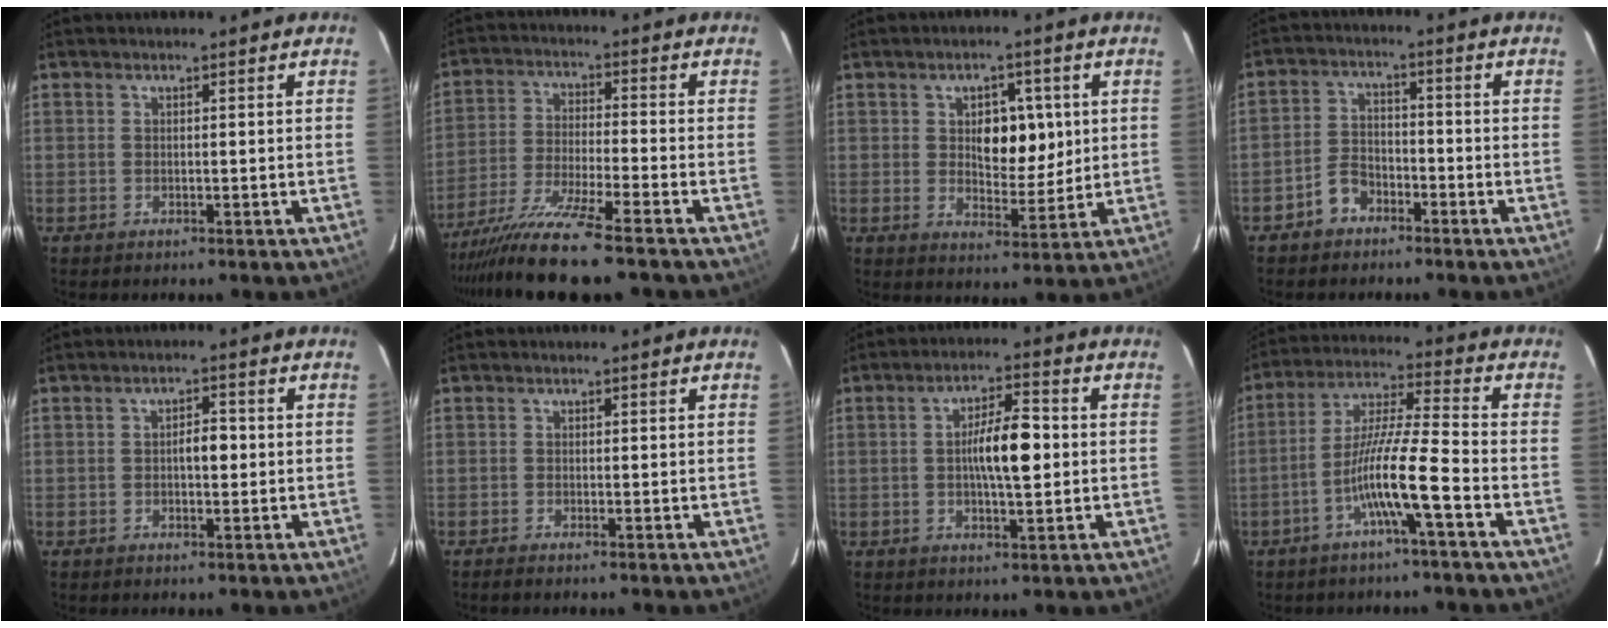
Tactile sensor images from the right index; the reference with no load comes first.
{"total": 12.3, "force": [-10.0, -0.9, 7.0], "torque": [-0.124, -0.029, -0.174]}
{"total": 7.3, "force": [1.6, 3.9, 5.9], "torque": [-0.084, 0.008, 0.033]}
{"total": 4.6, "force": [-3.0, 3.2, 1.7], "torque": [-0.037, 0.014, -0.055]}
{"total": 2.8, "force": [-0.2, 1.1, 2.6], "torque": [-0.039, 0.006, -0.004]}
{"total": 0.8, "force": [-0.6, 0.0, 0.5], "torque": [-0.011, -0.002, -0.013]}
{"total": 7.9, "force": [0.0, 1.8, 7.7], "torque": [-0.137, 0.012, 0.000]}
{"total": 10.3, "force": [-4.3, -0.6, 9.3], "torque": [-0.179, 0.009, -0.082]}